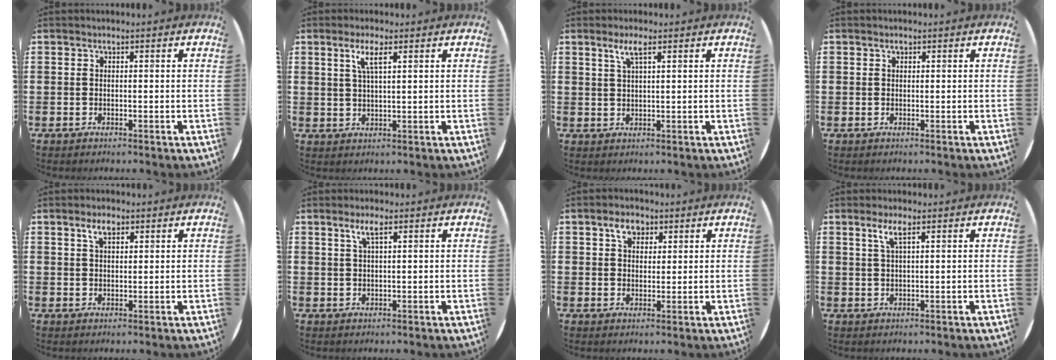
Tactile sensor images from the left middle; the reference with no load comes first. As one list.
[{"total": 3.5, "force": [2.0, 0.7, 2.8], "torque": [-0.052, 0.003, 0.031]}, {"total": 2.8, "force": [1.6, 0.5, 2.2], "torque": [-0.038, 0.002, 0.026]}, {"total": 0.0}, {"total": 2.9, "force": [1.9, 1.3, 1.8], "torque": [-0.032, 0.004, 0.031]}, {"total": 2.7, "force": [1.5, 0.6, 2.2], "torque": [-0.038, 0.003, 0.024]}, {"total": 3.4, "force": [2.2, 2.1, 1.6], "torque": [-0.021, 0.003, 0.037]}, {"total": 2.9, "force": [1.7, 0.5, 2.4], "torque": [-0.050, 0.006, 0.028]}]